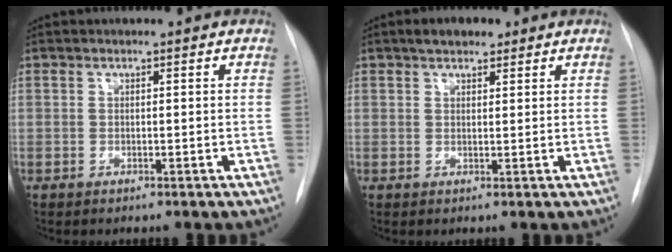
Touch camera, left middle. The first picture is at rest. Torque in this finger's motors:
{"motor_torque": [0.20, -0.18, 0.02, 0.01]}